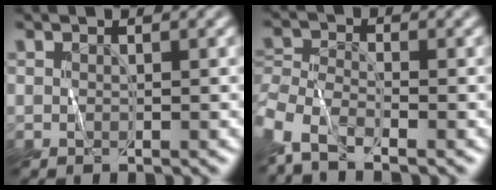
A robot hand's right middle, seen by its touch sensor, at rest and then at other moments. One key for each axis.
{"total": 6.5, "fx": -4.8, "fy": 2.7, "fz": 3.6, "tx": -0.073, "ty": -0.012, "tz": -0.095}